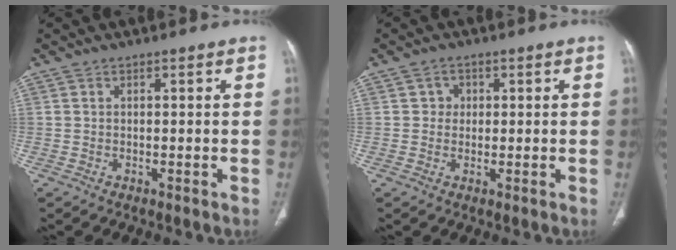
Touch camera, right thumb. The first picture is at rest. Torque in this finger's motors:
{"motor_torque": [-0.15, 0.06, -0.22, 0.26, 0.04]}